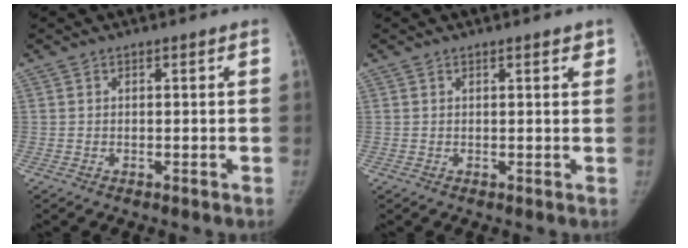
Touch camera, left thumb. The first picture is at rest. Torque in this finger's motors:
{"motor_torque": [-0.18, 0.07, -0.02, -0.22, -0.03]}